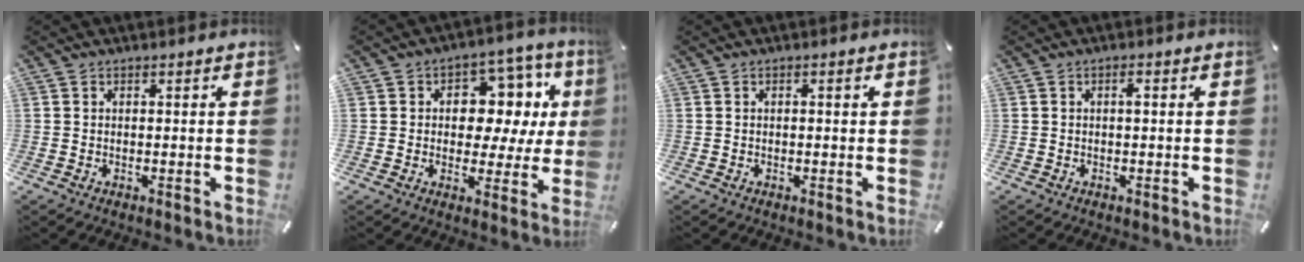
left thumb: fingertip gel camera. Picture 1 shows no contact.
{"total": 11.5, "force": [2.9, 8.4, 7.2], "torque": [-0.083, -0.029, 0.051]}
{"total": 0.9, "force": [0.0, 0.3, 0.9], "torque": [-0.017, 0.002, -0.001]}
{"total": 1.4, "force": [0.1, 0.4, 1.3], "torque": [-0.026, 0.002, 0.000]}